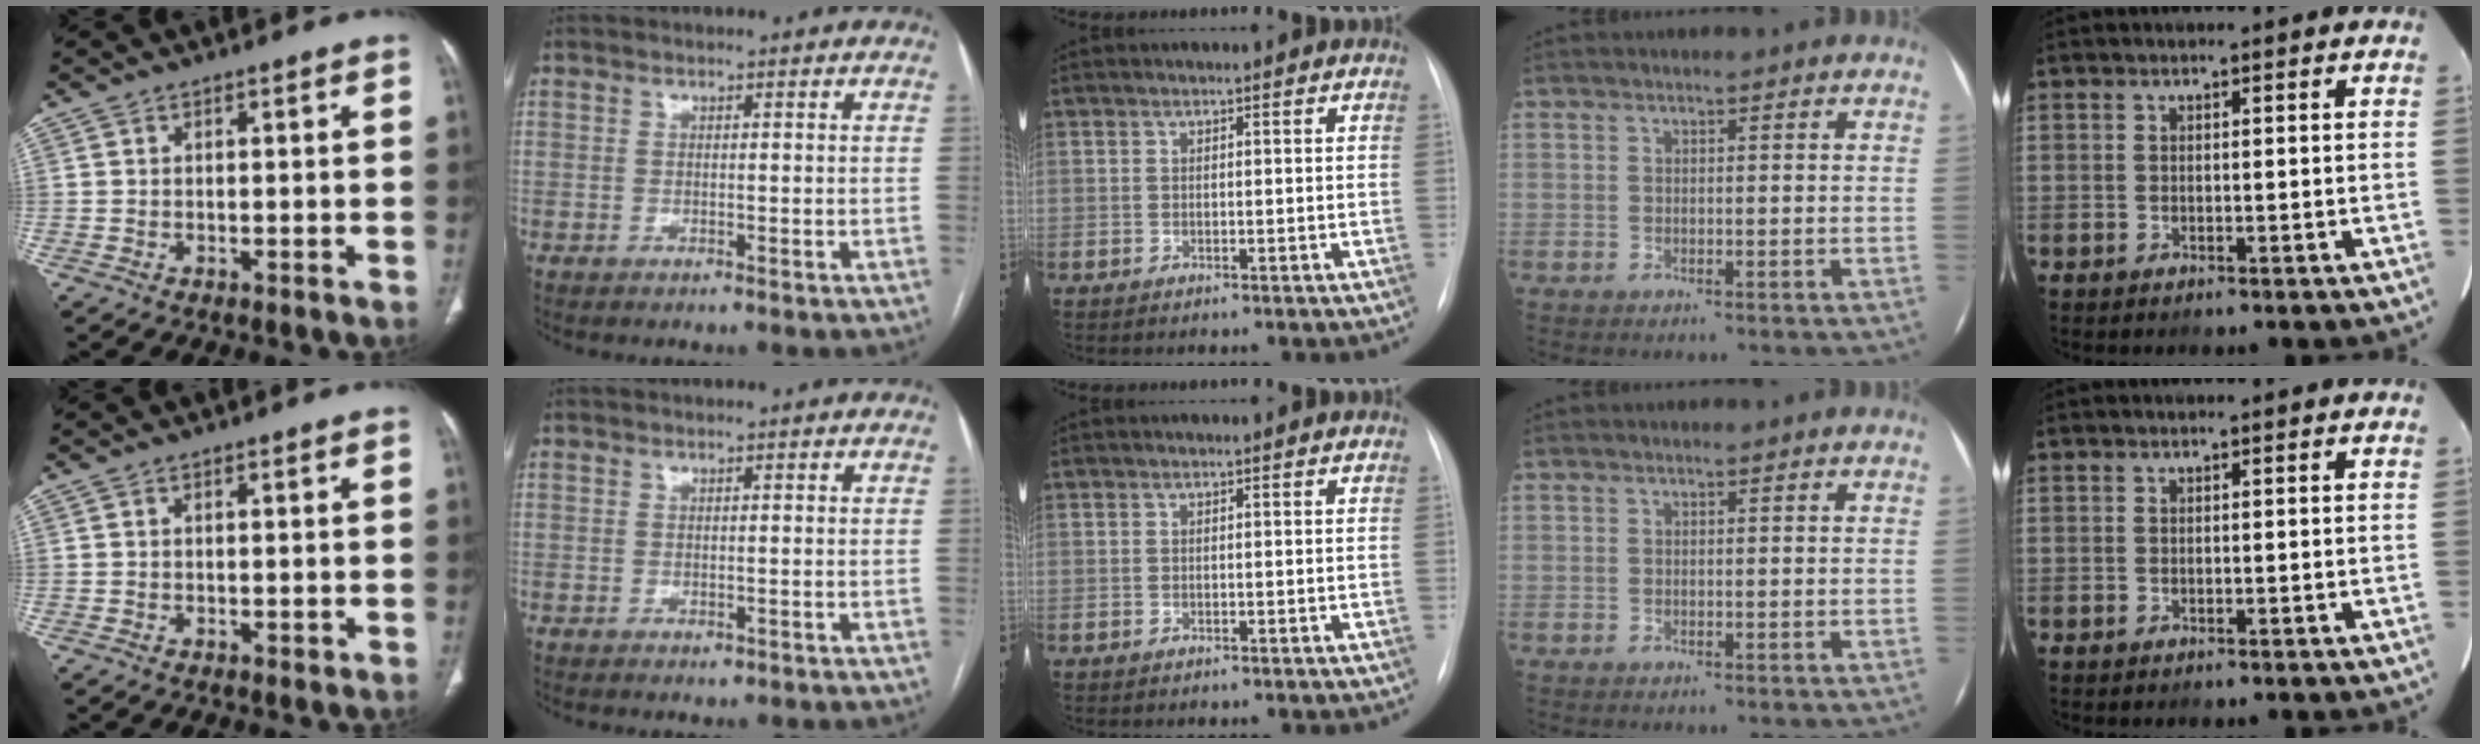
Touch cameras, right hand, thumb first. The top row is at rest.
{"thumb": {"total": 0.6, "force": [-0.2, 0.3, 0.5], "torque": [-0.007, -0.002, -0.001]}, "index": {"total": 0.6, "force": [-0.2, 0.4, 0.4], "torque": [-0.003, 0.000, 0.000]}}